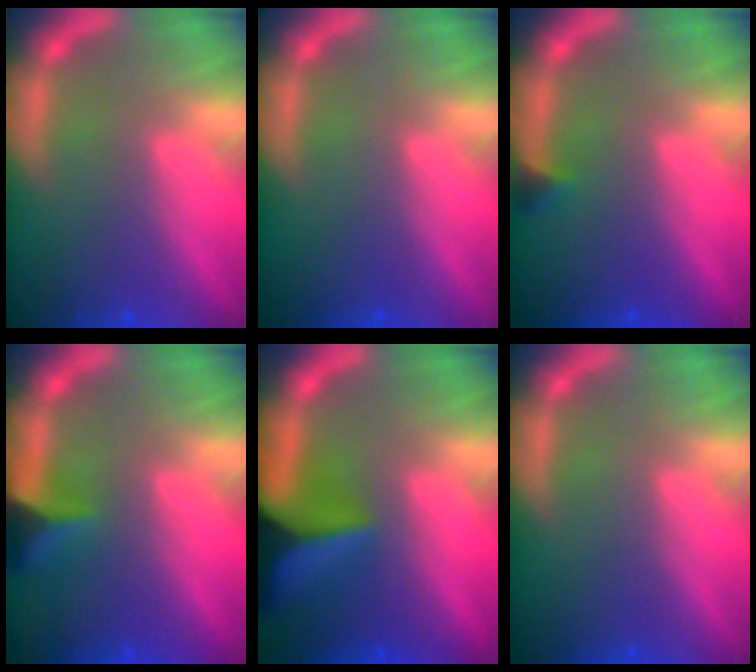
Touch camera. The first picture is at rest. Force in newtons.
{"total": 0.0}
{"total": 0.9}
{"total": 3.5}
{"total": 10.0}
{"total": 0.0}